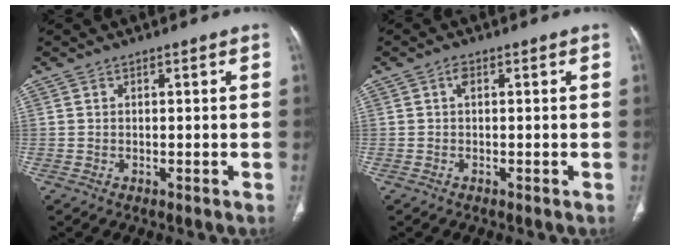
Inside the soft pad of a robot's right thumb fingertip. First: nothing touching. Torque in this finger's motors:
{"motor_torque": [0.41, 0.21, 0.21, -0.57, 0.04]}